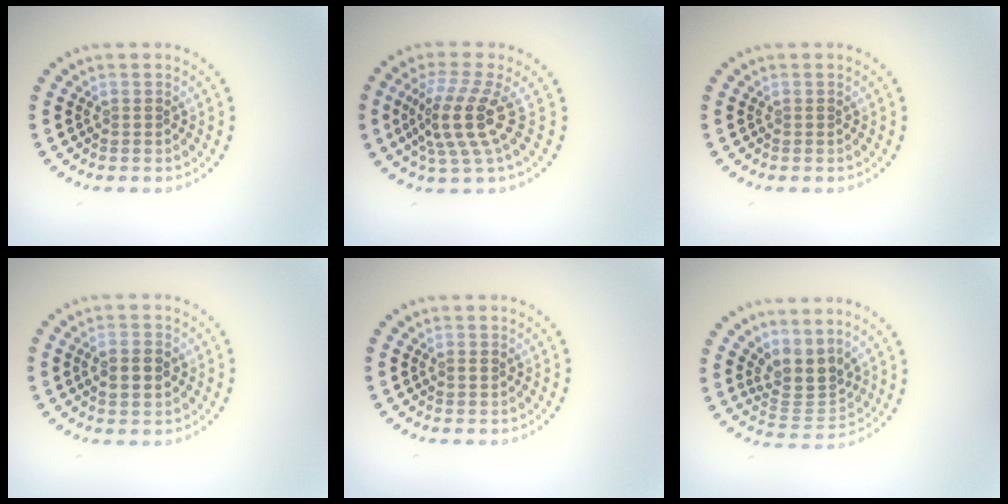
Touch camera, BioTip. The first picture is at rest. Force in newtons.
{"total": 4.5, "press": 3.4, "slide": 2.9}
{"total": 0.0}
{"total": 2.4, "press": 2.4, "slide": 0.2}
{"total": 0.8, "press": 0.8, "slide": 0.1}
{"total": 3.5, "press": 2.6, "slide": 2.4}